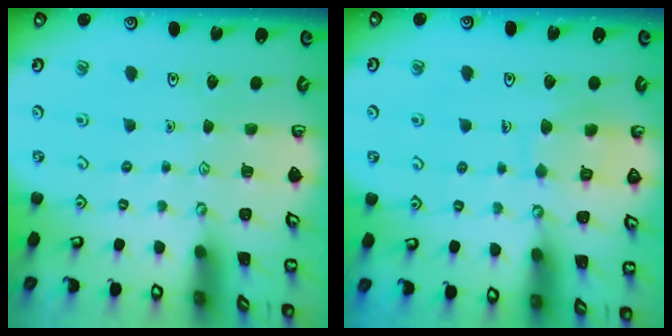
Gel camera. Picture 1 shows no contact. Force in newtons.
{"total": 8.3, "press": 8.3, "slide": 0.8}